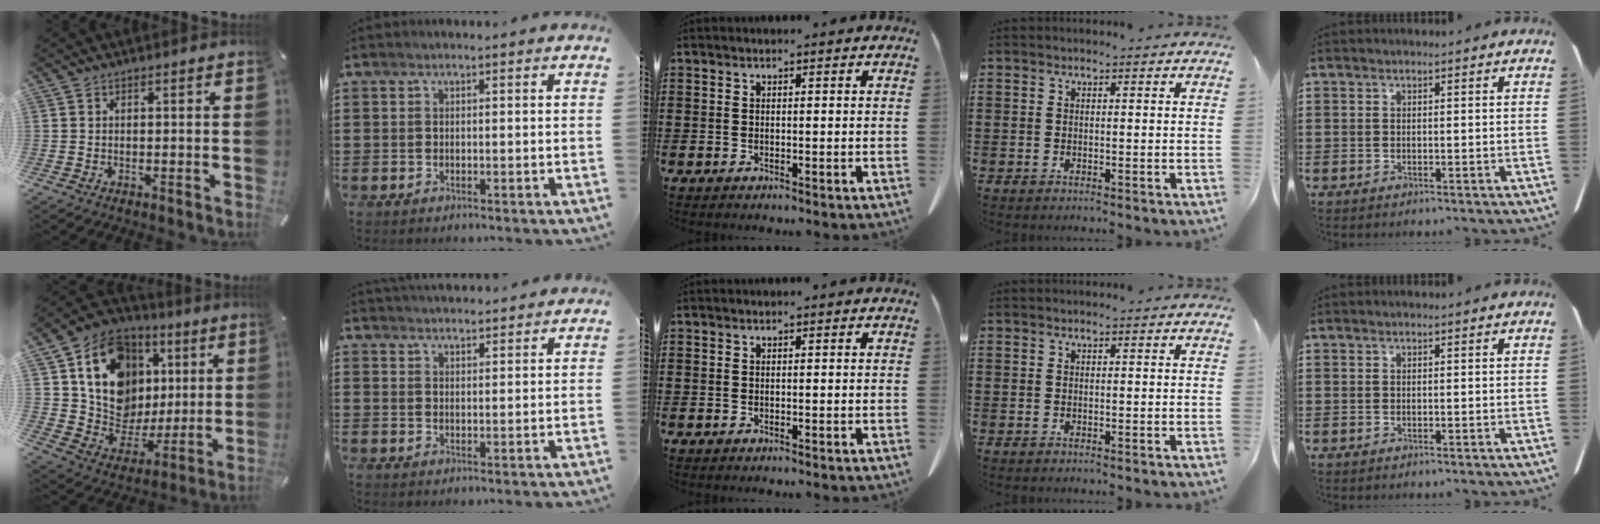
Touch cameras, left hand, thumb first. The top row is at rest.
{"thumb": {"total": 17.4, "force": [5.5, 14.6, 7.7], "torque": [-0.131, -0.031, 0.116]}, "index": {"total": 2.9, "force": [2.9, -0.1, -0.2], "torque": [-0.004, -0.008, 0.055]}}